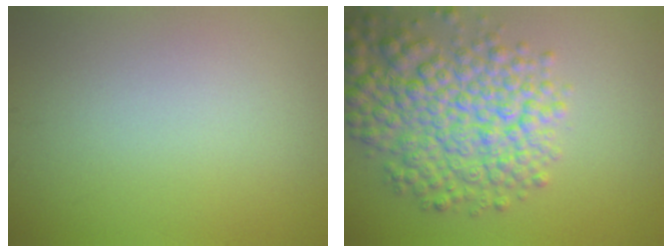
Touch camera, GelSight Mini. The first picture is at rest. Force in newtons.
{"total": 8.3, "press": 8.3, "slide": 0.3}